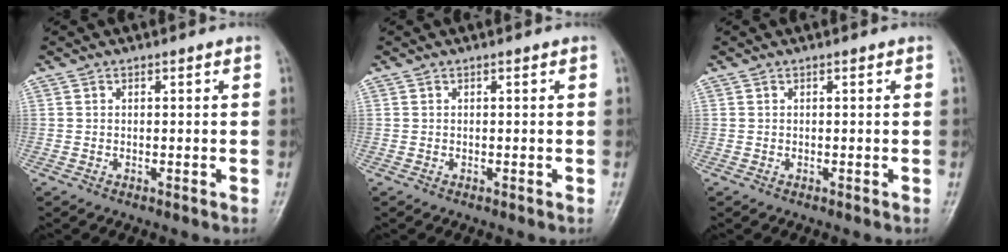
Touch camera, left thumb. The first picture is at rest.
{"total": 0.0}
{"total": 0.0}